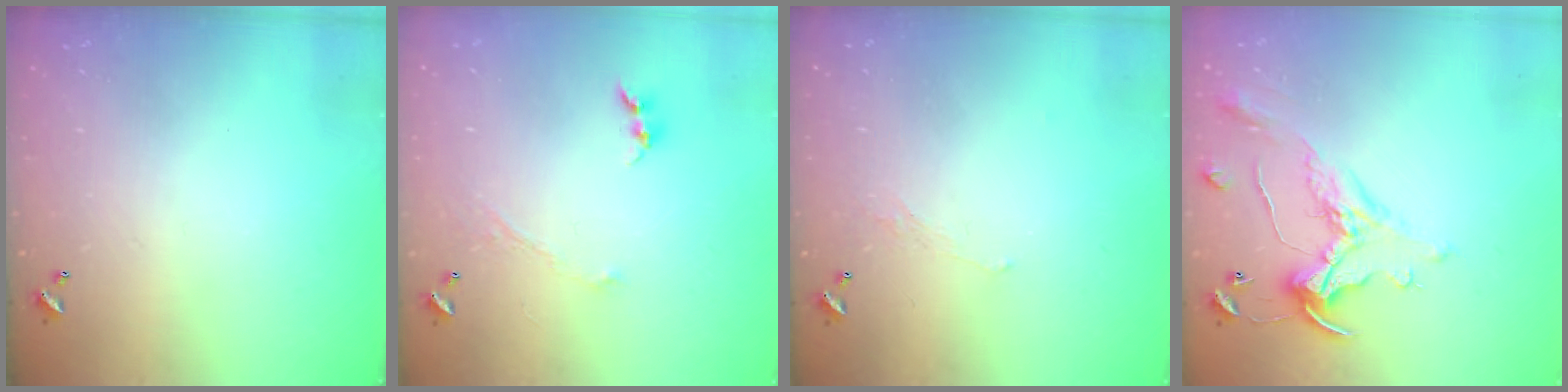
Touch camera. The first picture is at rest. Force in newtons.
{"total": 1.0, "press": 0.9, "slide": 0.4}
{"total": 0.6, "press": 0.2, "slide": 0.6}
{"total": 1.8, "press": 1.5, "slide": 1.1}